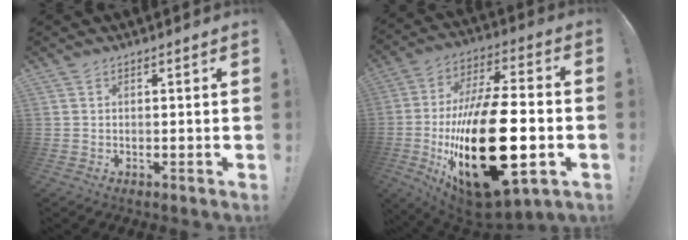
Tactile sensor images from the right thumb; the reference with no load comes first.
{"total": 33.4, "force": [-6.7, 14.5, 29.4], "torque": [-0.533, 0.029, -0.095]}